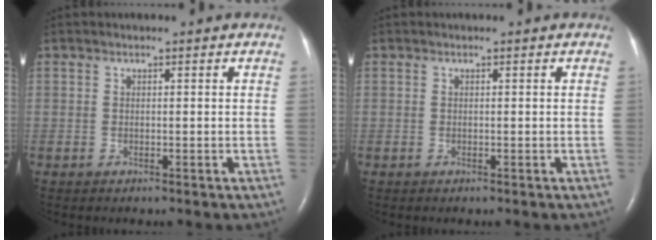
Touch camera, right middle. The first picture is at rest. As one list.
[{"total": 0.0}]